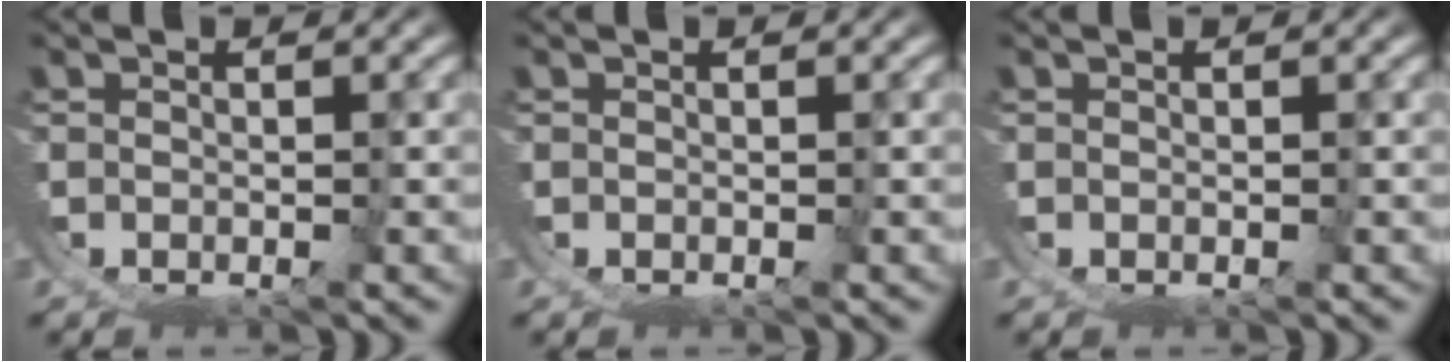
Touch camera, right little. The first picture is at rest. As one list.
[{"total": 0.0}, {"total": 0.0}]